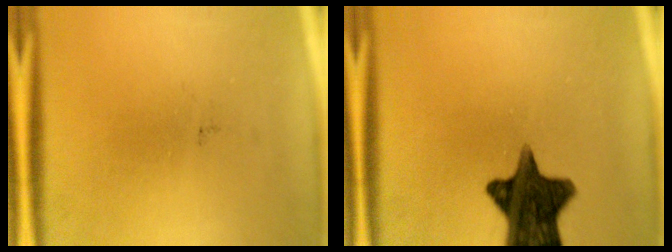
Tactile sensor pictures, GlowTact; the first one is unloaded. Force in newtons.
{"total": 14.3}